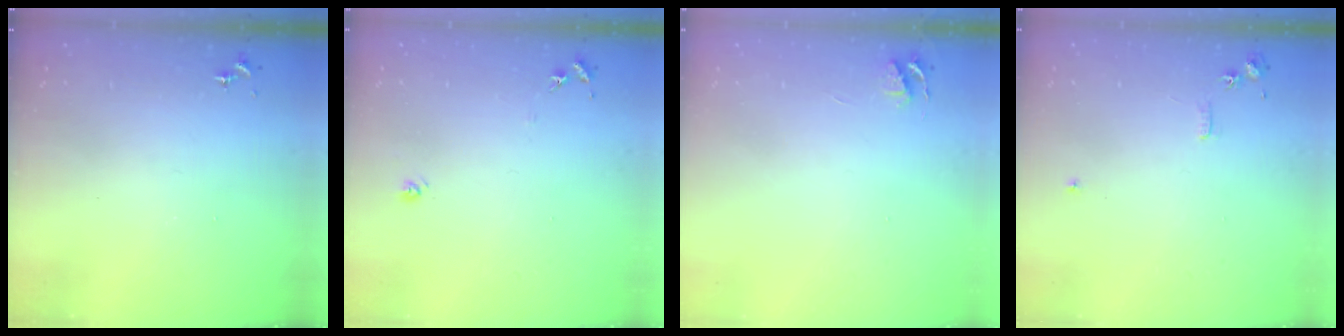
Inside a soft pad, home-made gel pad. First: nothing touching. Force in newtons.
{"total": 5.9, "press": 5.9, "slide": 0.5}
{"total": 3.5, "press": 3.4, "slide": 0.5}
{"total": 5.9, "press": 5.9, "slide": 0.7}